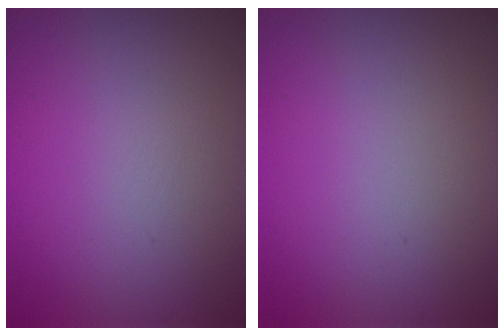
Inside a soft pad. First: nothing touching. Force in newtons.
{"total": 0.0}